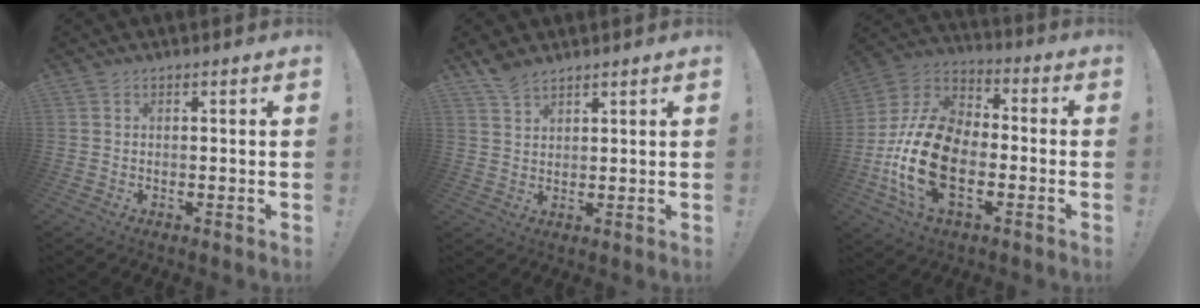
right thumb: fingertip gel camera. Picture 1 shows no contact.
{"total": 5.0, "force": [4.1, 2.0, 2.1], "torque": [-0.036, -0.021, 0.078]}
{"total": 22.6, "force": [-6.6, 13.6, 16.8], "torque": [-0.337, 0.040, -0.102]}